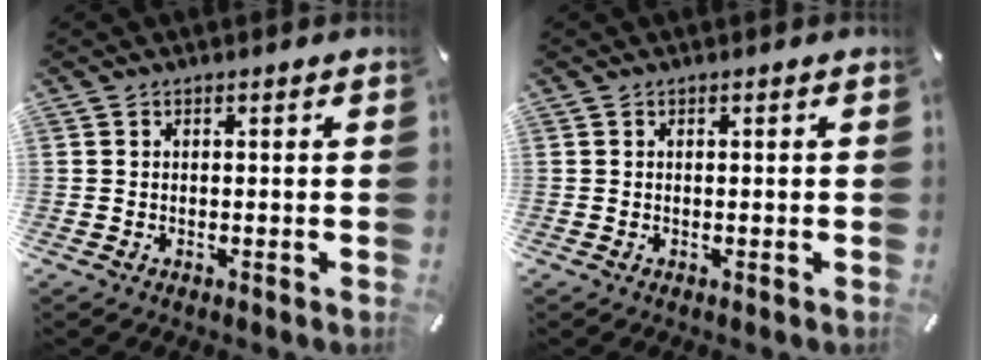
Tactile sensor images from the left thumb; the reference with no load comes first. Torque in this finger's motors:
{"motor_torque": [0.00, 0.00, 0.01, -0.01, 0.00]}